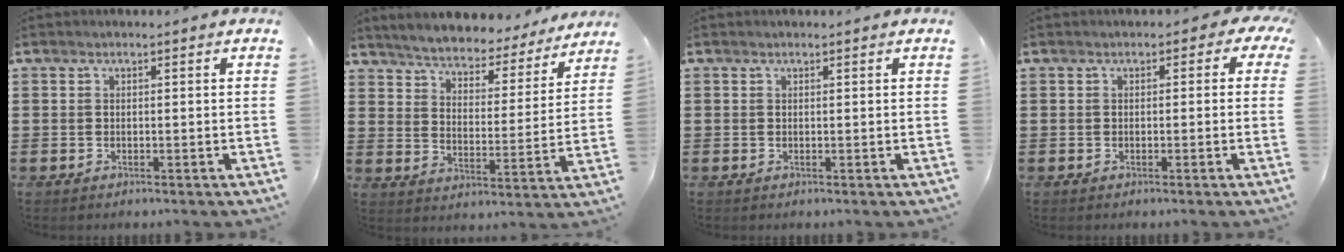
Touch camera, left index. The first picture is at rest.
{"total": 4.4, "force": [4.4, 0.1, 0.1], "torque": [-0.029, -0.039, 0.071]}
{"total": 0.0}
{"total": 1.2, "force": [-0.5, 0.8, 0.8], "torque": [-0.020, 0.006, -0.012]}